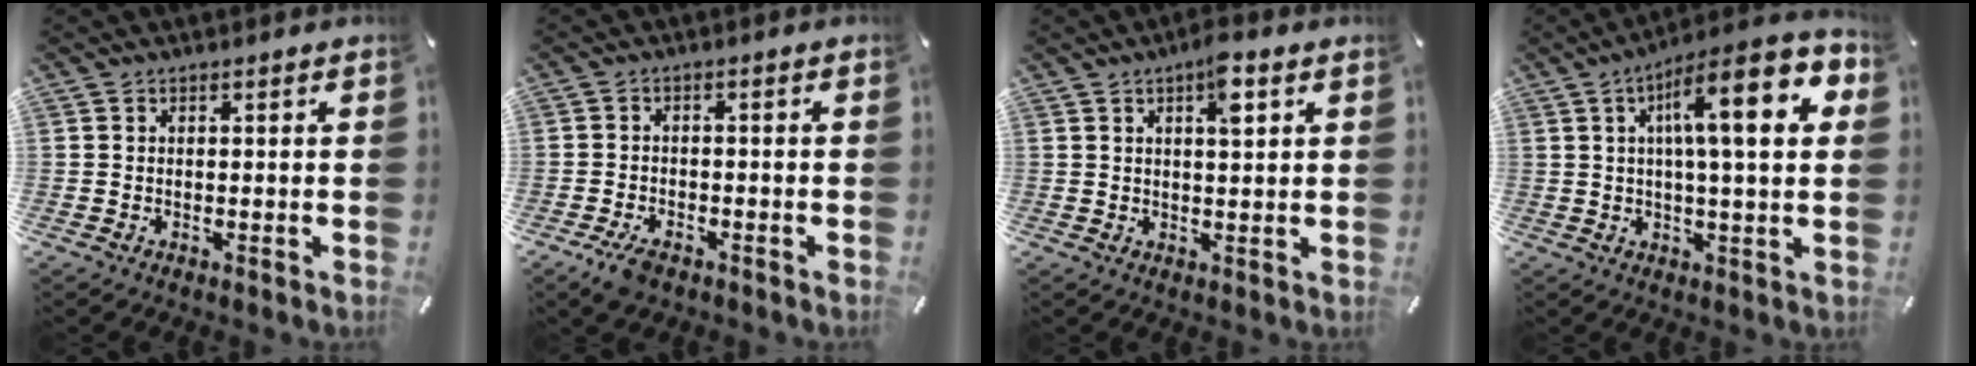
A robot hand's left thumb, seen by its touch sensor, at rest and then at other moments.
{"total": 4.0, "force": [-2.8, 1.9, 2.2], "torque": [-0.053, 0.010, -0.054]}
{"total": 5.5, "force": [2.5, 1.7, 4.5], "torque": [-0.072, -0.005, 0.038]}
{"total": 16.7, "force": [5.5, 3.6, 15.4], "torque": [-0.240, -0.020, 0.076]}